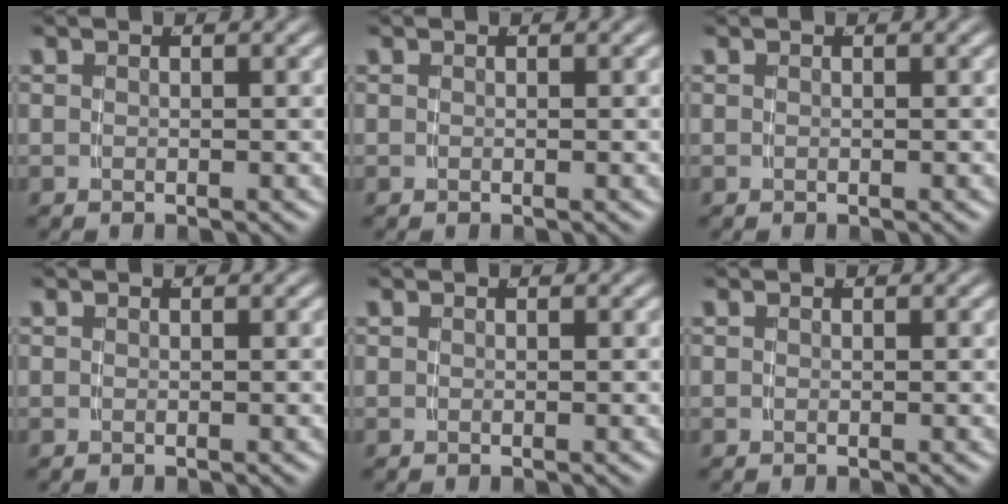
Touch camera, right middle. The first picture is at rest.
{"total": 0.0}
{"total": 0.0}
{"total": 0.0}
{"total": 0.0}
{"total": 0.0}